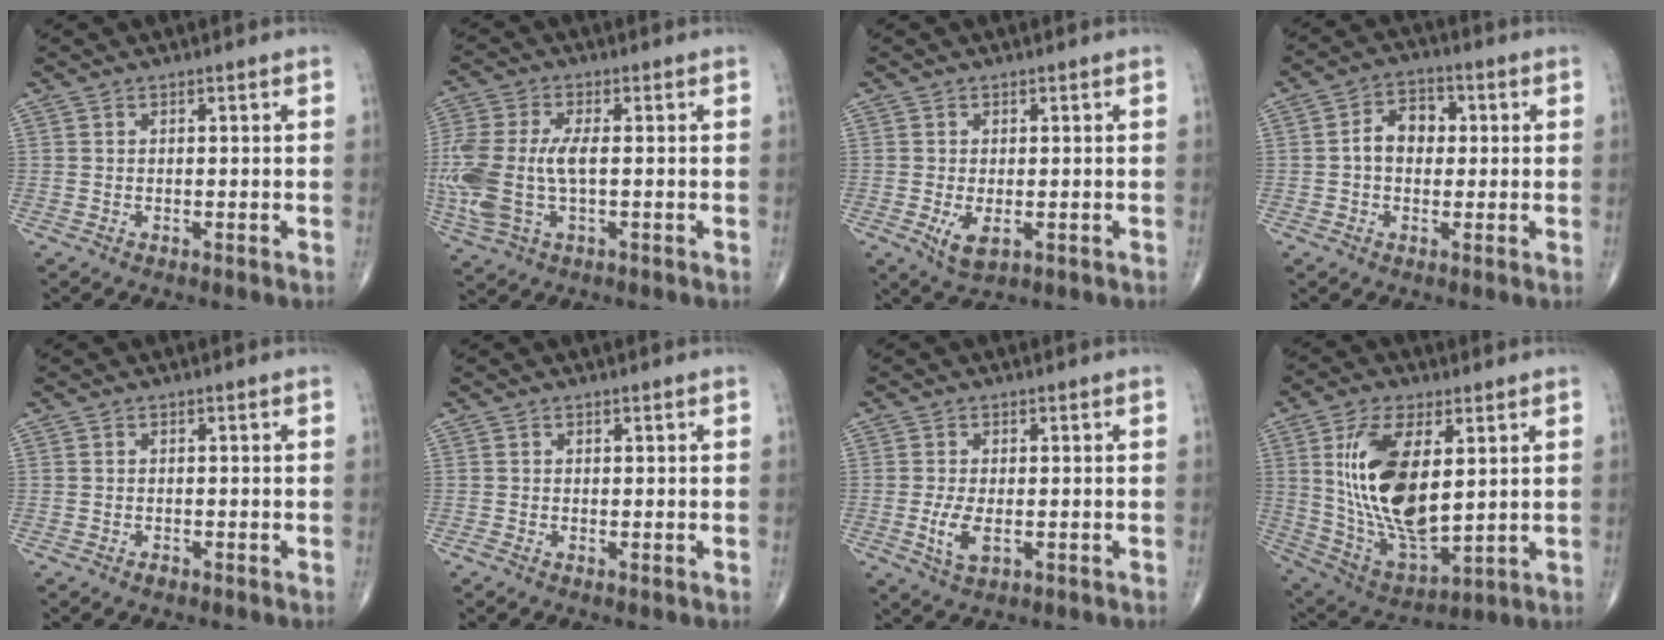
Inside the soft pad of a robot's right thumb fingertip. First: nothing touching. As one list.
[{"total": 14.6, "force": [-1.1, 7.1, 12.7], "torque": [-0.331, 0.000, -0.015]}, {"total": 3.9, "force": [-1.0, 1.9, 3.3], "torque": [-0.061, -0.010, -0.011]}, {"total": 6.6, "force": [0.3, 4.9, 4.5], "torque": [-0.056, 0.019, -0.003]}, {"total": 0.8, "force": [-0.6, 0.5, 0.3], "torque": [-0.004, 0.002, -0.011]}, {"total": 0.5, "force": [-0.2, 0.2, 0.4], "torque": [-0.013, -0.002, -0.007]}, {"total": 4.5, "force": [-1.0, 2.1, 3.9], "torque": [-0.082, -0.009, -0.016]}, {"total": 19.2, "force": [3.9, 9.1, 16.4], "torque": [-0.308, -0.023, 0.088]}]